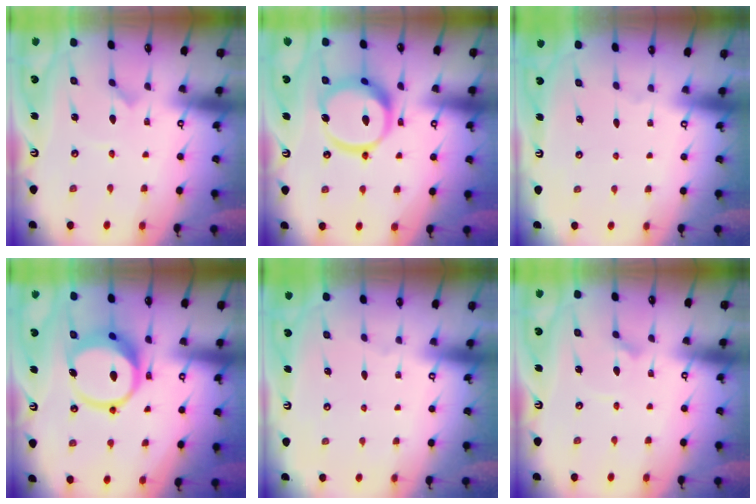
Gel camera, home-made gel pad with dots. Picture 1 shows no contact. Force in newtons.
{"total": 16.9, "press": 16.8, "slide": 2.1}
{"total": 0.0}
{"total": 12.8, "press": 12.7, "slide": 1.7}
{"total": 0.0}
{"total": 2.2, "press": 2.2, "slide": 0.2}